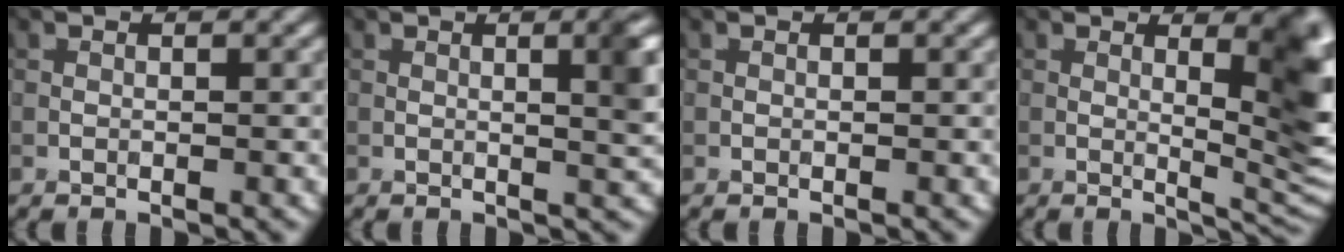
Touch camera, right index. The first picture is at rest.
{"total": 3.7, "force": [0.5, 1.0, 3.5], "torque": [-0.036, 0.008, 0.005]}
{"total": 0.0}
{"total": 7.7, "force": [1.6, 2.3, 7.1], "torque": [-0.080, -0.008, 0.030]}